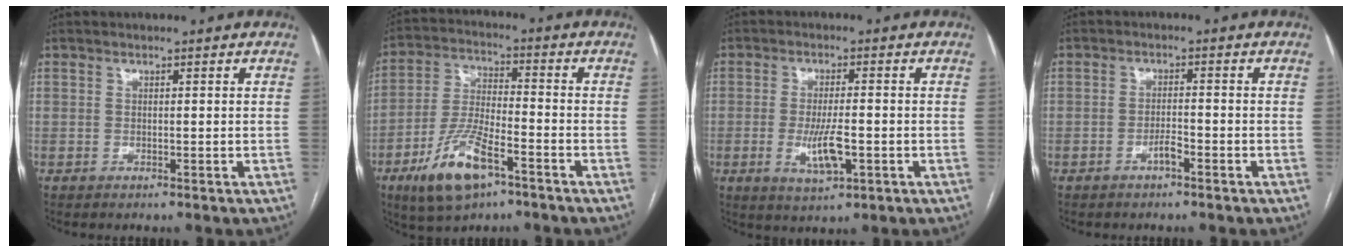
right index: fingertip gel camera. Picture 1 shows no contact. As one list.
[{"total": 11.7, "force": [-6.4, 3.6, 9.1], "torque": [-0.193, -0.007, -0.113]}, {"total": 6.1, "force": [-1.5, 1.4, 5.7], "torque": [-0.110, -0.010, -0.023]}, {"total": 2.1, "force": [-1.3, 0.3, 1.6], "torque": [-0.028, 0.002, -0.024]}]